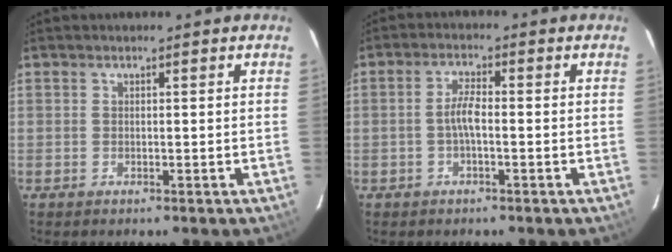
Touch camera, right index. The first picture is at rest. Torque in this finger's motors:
{"motor_torque": [0.42, -0.01, 0.23, 0.09]}